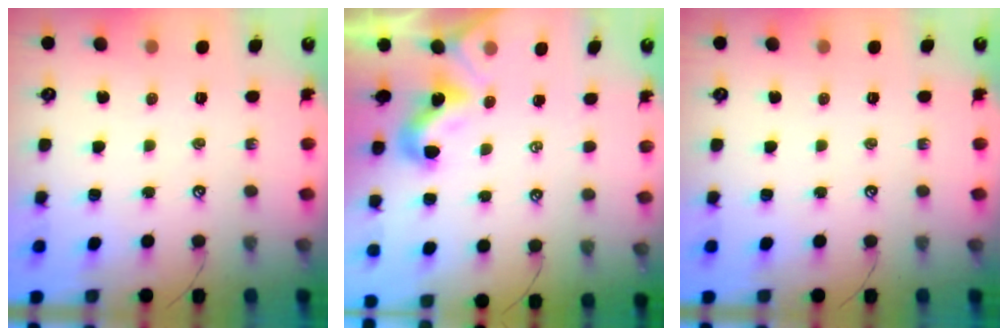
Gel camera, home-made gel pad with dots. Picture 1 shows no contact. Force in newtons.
{"total": 1.7, "press": 1.6, "slide": 0.4}
{"total": 0.0}